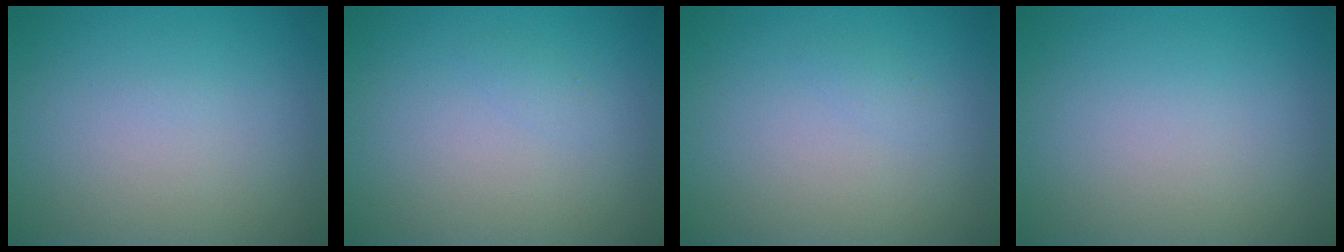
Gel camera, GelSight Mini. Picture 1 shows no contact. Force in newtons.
{"total": 0.5, "press": 0.5, "slide": 0.0}
{"total": 0.5, "press": 0.5, "slide": 0.0}
{"total": 0.0}